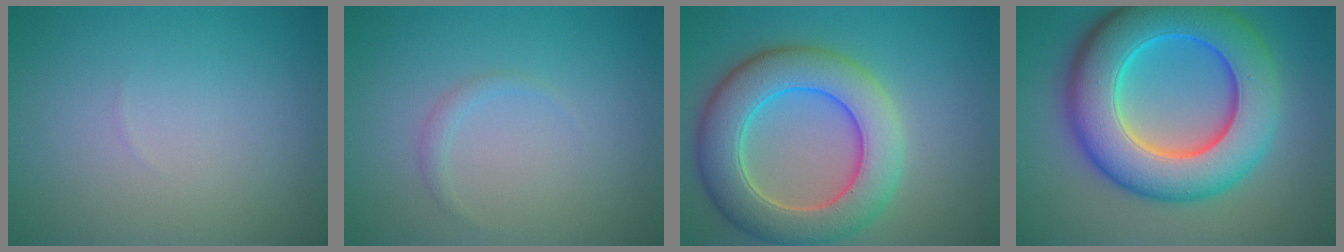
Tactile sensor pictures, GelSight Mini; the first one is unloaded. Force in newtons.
{"total": 0.8, "press": 0.8, "slide": 0.1}
{"total": 8.7, "press": 8.7, "slide": 0.6}
{"total": 12.0, "press": 12.0, "slide": 0.2}